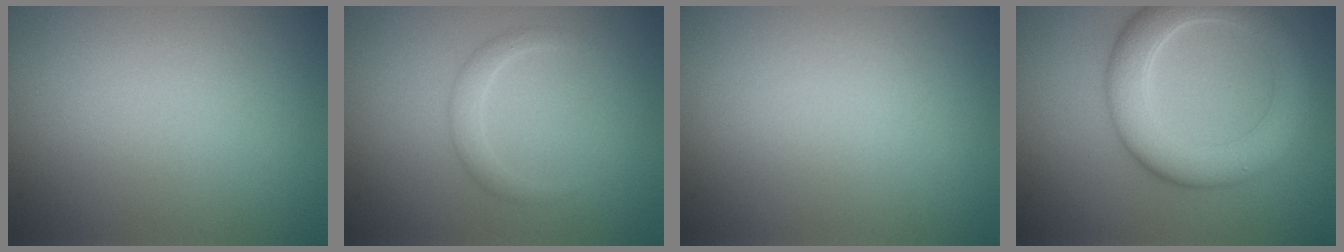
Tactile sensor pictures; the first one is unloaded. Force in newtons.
{"total": 1.5, "press": 1.5, "slide": 0.1}
{"total": 0.0}
{"total": 6.5, "press": 6.5, "slide": 0.7}